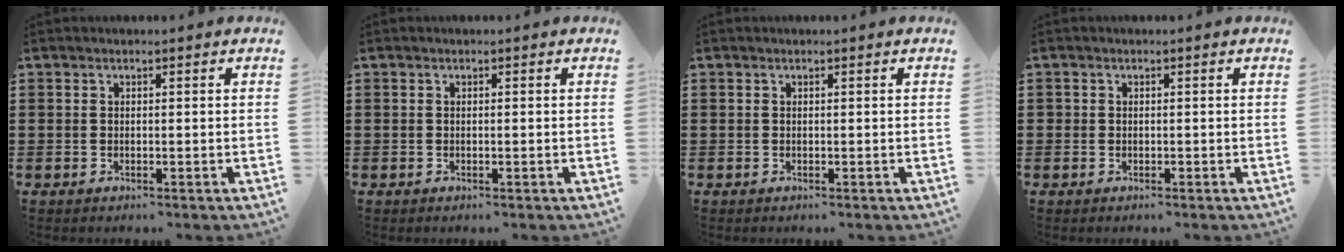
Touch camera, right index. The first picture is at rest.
{"total": 0.0}
{"total": 0.0}
{"total": 0.5, "force": [-0.2, 0.5, 0.1], "torque": [-0.003, 0.002, -0.005]}